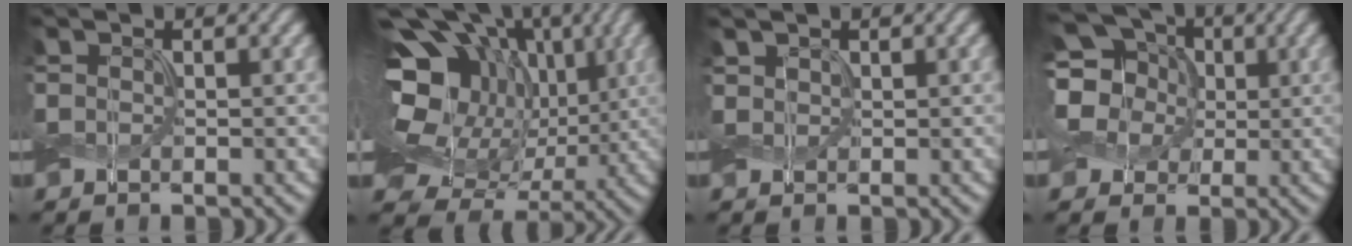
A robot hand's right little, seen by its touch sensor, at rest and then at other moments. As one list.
[{"total": 16.8, "force": [2.8, 12.4, 10.9], "torque": [-0.204, 0.018, 0.054]}, {"total": 0.8, "force": [0.6, 0.6, 0.2], "torque": [-0.006, 0.003, 0.013]}, {"total": 10.7, "force": [2.9, 9.1, 4.9], "torque": [-0.135, 0.042, 0.034]}]